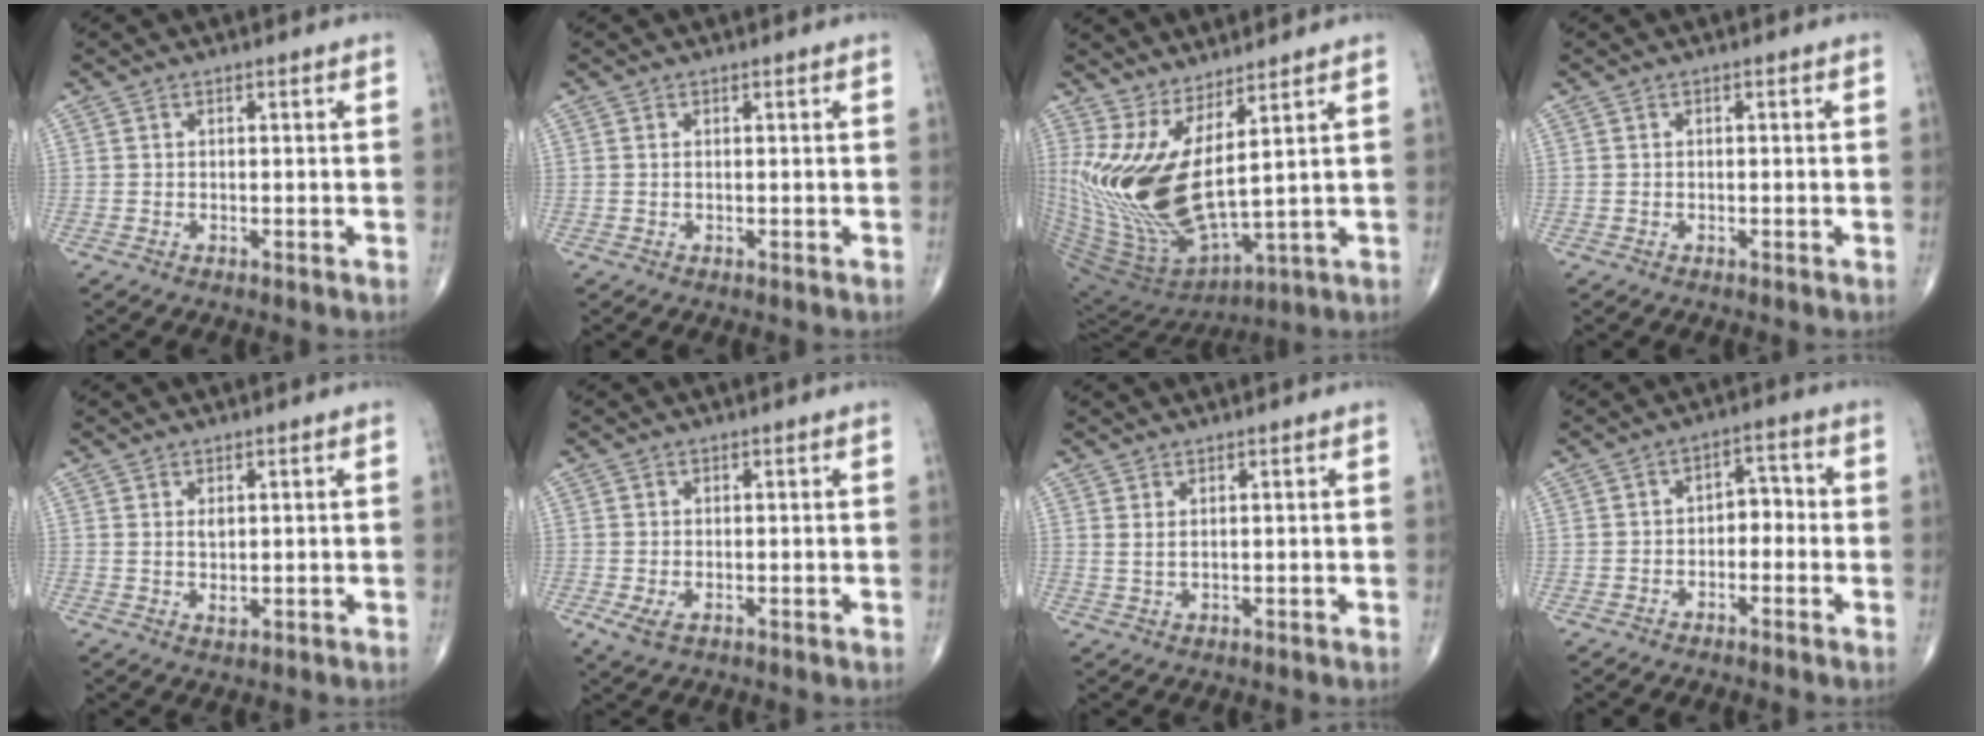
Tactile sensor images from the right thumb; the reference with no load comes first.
{"total": 0.0}
{"total": 18.0, "force": [5.6, 5.6, 16.2], "torque": [-0.338, -0.068, 0.135]}
{"total": 0.0}
{"total": 2.0, "force": [0.7, 1.1, 1.6], "torque": [-0.025, -0.009, 0.015]}
{"total": 2.7, "force": [-0.9, 1.4, 2.1], "torque": [-0.045, -0.006, -0.016]}
{"total": 1.5, "force": [0.8, 0.4, 1.2], "torque": [-0.027, -0.004, 0.020]}
{"total": 4.3, "force": [-1.2, 2.9, 2.9], "torque": [-0.023, 0.026, -0.029]}